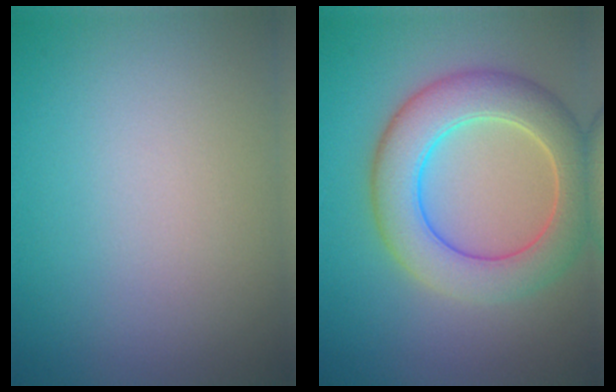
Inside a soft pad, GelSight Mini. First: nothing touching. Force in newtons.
{"total": 7.3, "press": 7.3, "slide": 0.7}